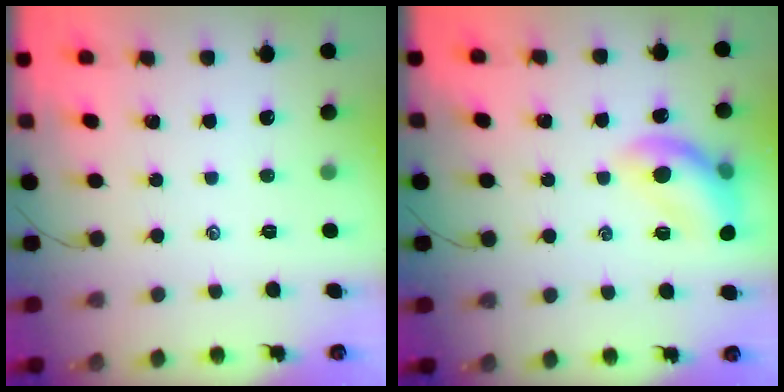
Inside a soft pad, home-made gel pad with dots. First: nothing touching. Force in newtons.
{"total": 13.5, "press": 13.4, "slide": 1.5}